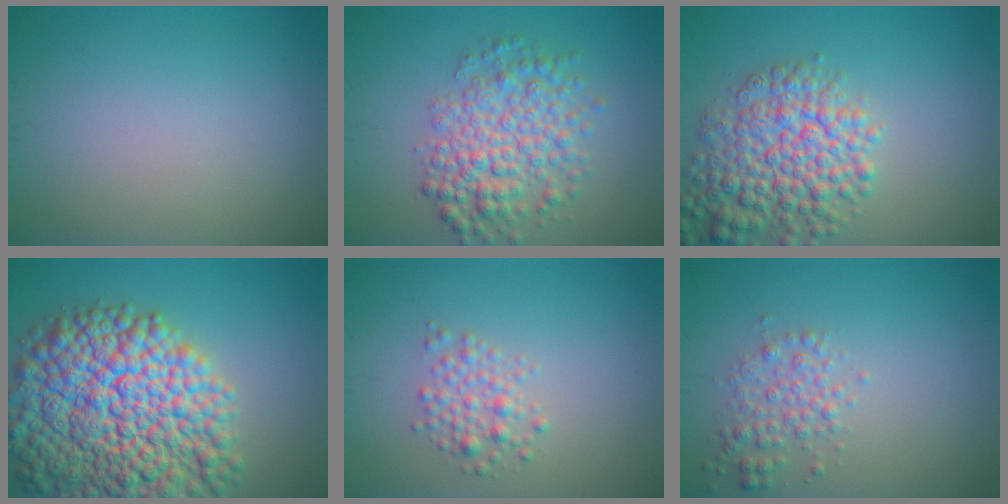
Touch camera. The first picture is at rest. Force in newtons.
{"total": 5.9, "press": 5.9, "slide": 0.1}
{"total": 7.2, "press": 7.2, "slide": 0.3}
{"total": 16.1, "press": 16.0, "slide": 0.8}
{"total": 2.1, "press": 2.1, "slide": 0.2}
{"total": 2.4, "press": 2.4, "slide": 0.0}